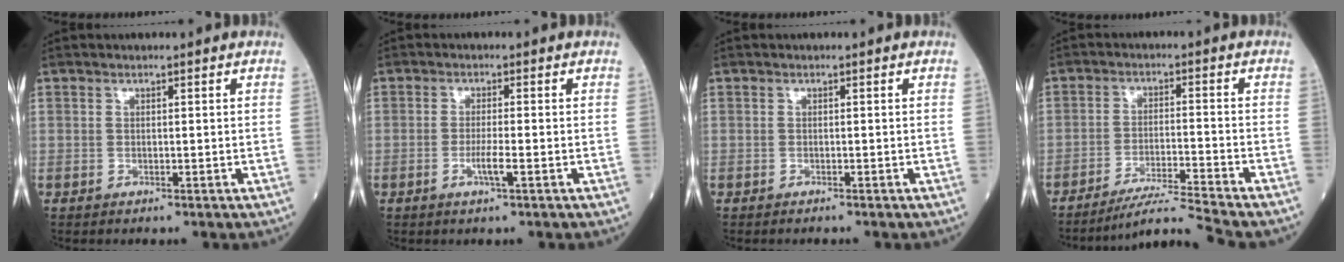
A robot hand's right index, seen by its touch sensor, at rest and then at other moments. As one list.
[{"total": 2.7, "force": [-1.0, -0.1, 2.5], "torque": [-0.050, -0.003, -0.019]}, {"total": 0.6, "force": [-0.6, -0.1, 0.1], "torque": [-0.004, -0.001, -0.011]}, {"total": 8.0, "force": [-7.2, -2.7, 2.3], "torque": [-0.035, -0.019, -0.127]}]